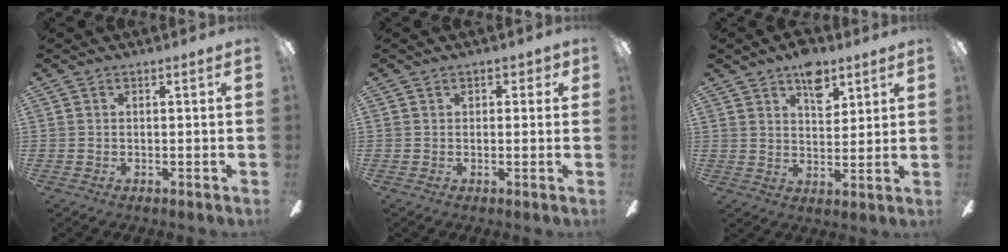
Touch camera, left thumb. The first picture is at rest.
{"total": 1.8, "force": [0.8, 1.3, 1.0], "torque": [-0.003, -0.001, 0.011]}
{"total": 8.9, "force": [5.5, 4.9, 5.0], "torque": [-0.053, -0.024, 0.093]}